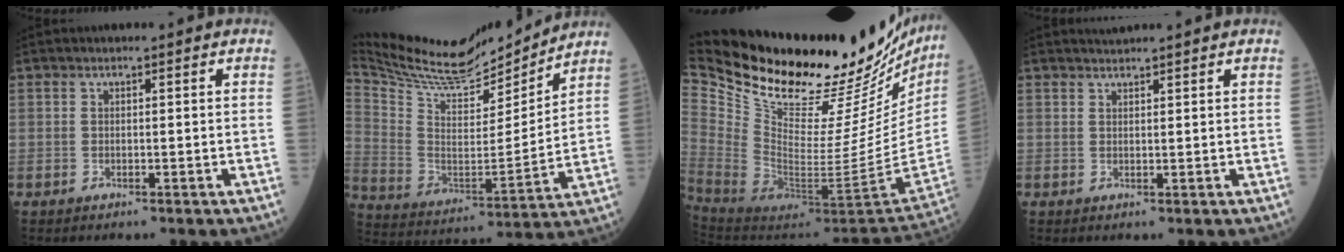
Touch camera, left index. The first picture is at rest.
{"total": 21.1, "force": [19.7, 3.8, 6.6], "torque": [-0.131, -0.019, 0.325]}
{"total": 38.3, "force": [31.5, 10.7, 18.8], "torque": [-0.349, -0.088, 0.456]}
{"total": 1.8, "force": [1.7, -0.2, 0.0], "torque": [0.003, 0.012, 0.034]}